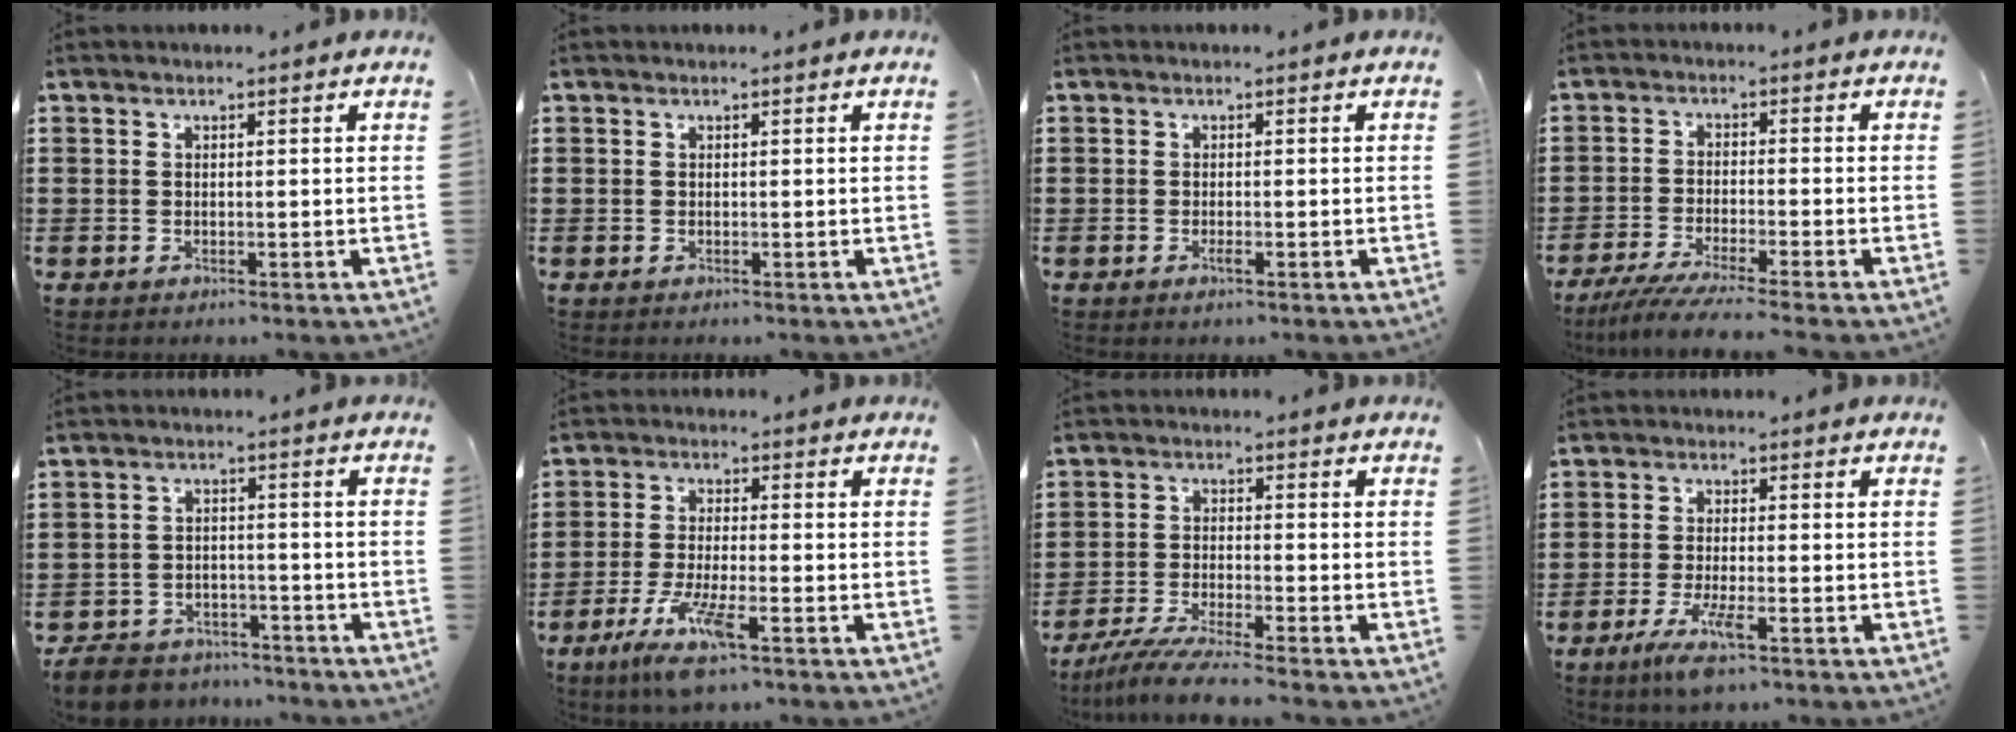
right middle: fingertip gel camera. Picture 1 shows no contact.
{"total": 0.0}
{"total": 1.0, "force": [-0.4, 0.1, 0.9], "torque": [-0.014, -0.003, -0.007]}
{"total": 4.7, "force": [-4.2, -0.4, 2.1], "torque": [-0.057, -0.023, -0.083]}
{"total": 5.8, "force": [-5.6, 1.4, 0.8], "torque": [-0.028, 0.009, -0.113]}
{"total": 7.7, "force": [-4.6, 1.1, 6.0], "torque": [-0.133, -0.018, -0.088]}
{"total": 5.7, "force": [-5.2, -0.3, 2.3], "torque": [-0.058, -0.021, -0.100]}
{"total": 5.3, "force": [-2.8, 0.7, 4.5], "torque": [-0.098, -0.015, -0.052]}